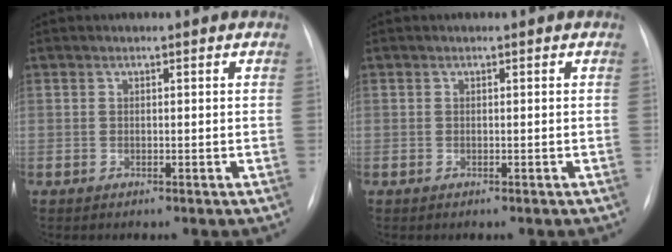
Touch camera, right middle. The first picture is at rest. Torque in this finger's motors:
{"motor_torque": [0.99, -1.14, 0.27, 0.11]}